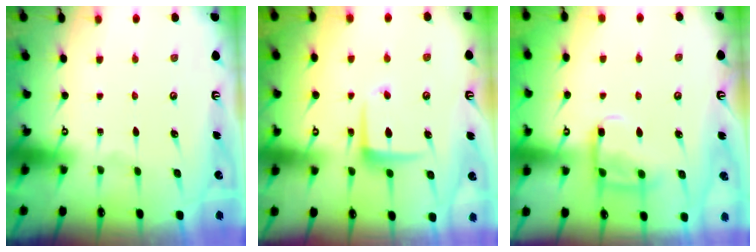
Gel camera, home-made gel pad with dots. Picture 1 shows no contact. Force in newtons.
{"total": 7.7, "press": 7.7, "slide": 0.5}
{"total": 11.1, "press": 11.0, "slide": 1.1}